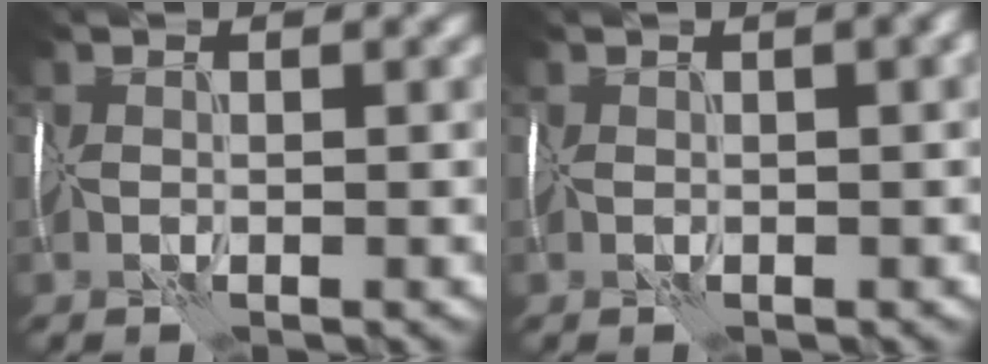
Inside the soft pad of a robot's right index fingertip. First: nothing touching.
{"total": 3.7, "force": [1.3, 1.5, 3.2], "torque": [-0.023, 0.011, 0.016]}